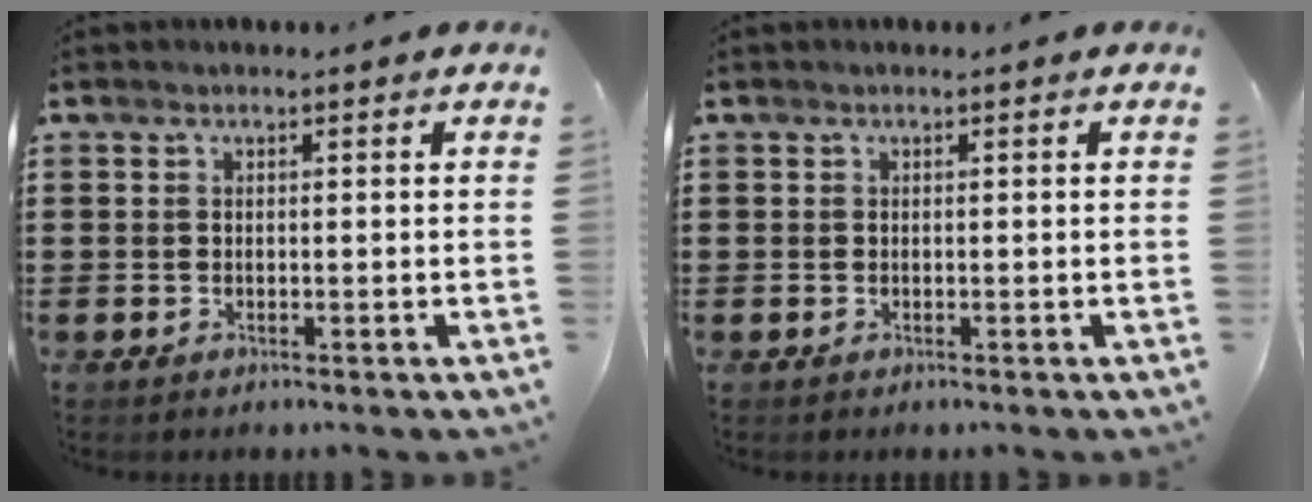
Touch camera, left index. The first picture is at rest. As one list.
[{"total": 0.0}]